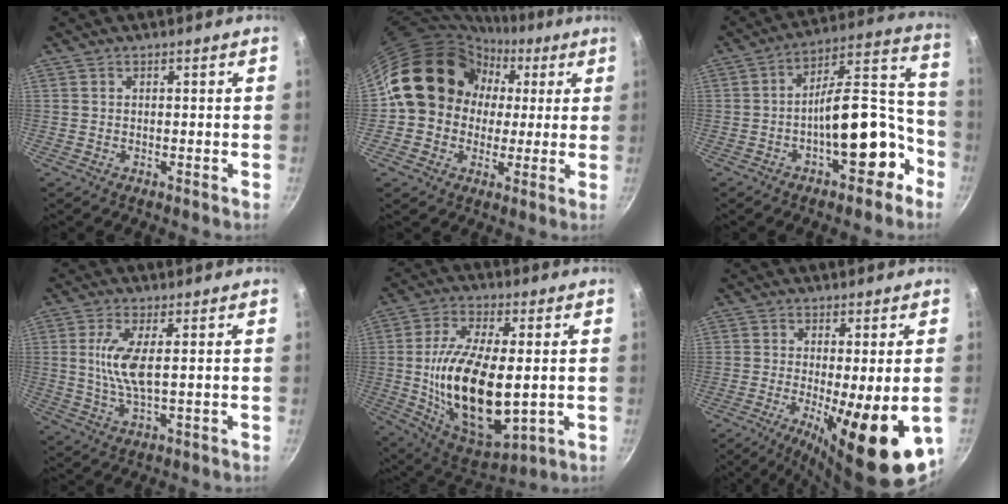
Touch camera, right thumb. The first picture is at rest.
{"total": 16.3, "force": [1.8, 14.4, 7.5], "torque": [-0.083, 0.037, 0.023]}
{"total": 17.4, "force": [-6.7, 8.0, 14.0], "torque": [-0.138, 0.091, -0.096]}
{"total": 7.5, "force": [1.2, 2.2, 7.0], "torque": [-0.152, -0.005, 0.024]}
{"total": 21.6, "force": [-0.7, 9.9, 19.2], "torque": [-0.347, -0.003, -0.001]}
{"total": 17.3, "force": [-4.3, 4.7, 16.1], "torque": [-0.237, -0.018, -0.051]}